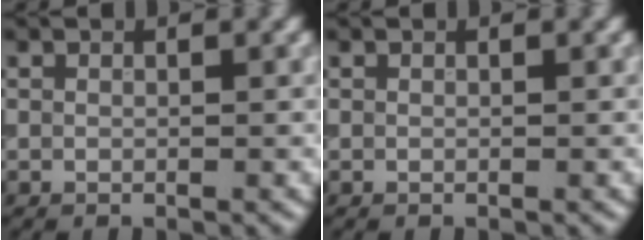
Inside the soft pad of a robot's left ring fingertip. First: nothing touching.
{"total": 0.0}